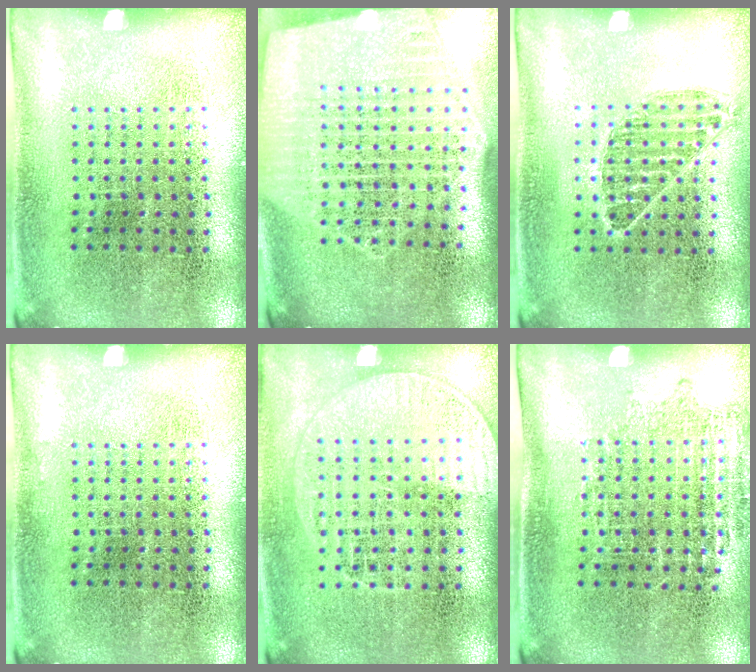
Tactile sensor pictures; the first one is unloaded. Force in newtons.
{"total": 2.6, "press": 2.2, "slide": 1.4}
{"total": 0.7, "press": 0.7, "slide": 0.3}
{"total": 0.0}
{"total": 1.3, "press": 1.2, "slide": 0.5}
{"total": 1.1, "press": 0.9, "slide": 0.6}